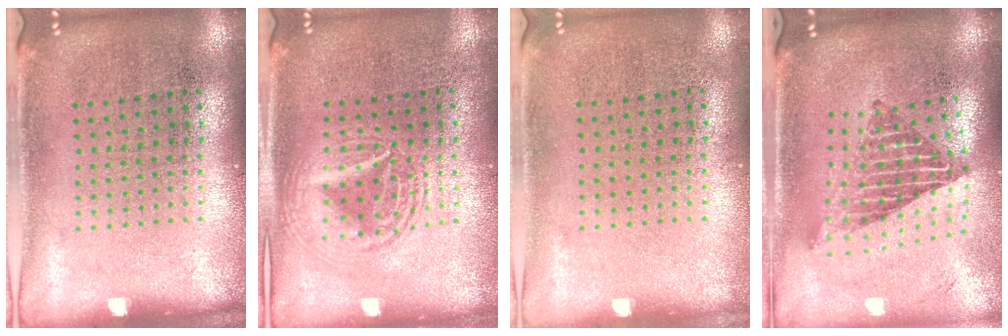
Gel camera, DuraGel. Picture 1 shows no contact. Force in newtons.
{"total": 2.9, "press": 2.8, "slide": 0.4}
{"total": 0.0}
{"total": 2.2, "press": 1.6, "slide": 1.5}